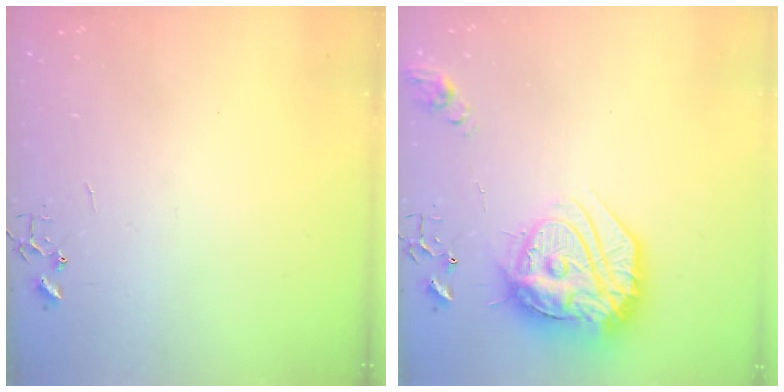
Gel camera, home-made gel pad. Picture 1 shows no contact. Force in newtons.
{"total": 23.9, "press": 23.8, "slide": 2.1}